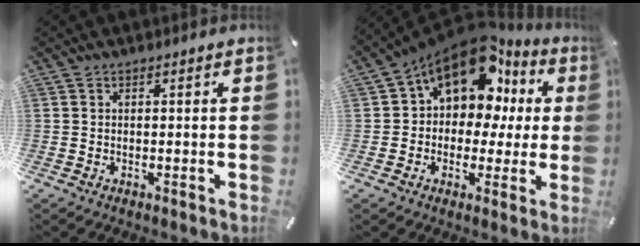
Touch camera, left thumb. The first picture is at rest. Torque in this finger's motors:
{"motor_torque": [2.16, 2.85, 2.56, -0.21, 0.16]}